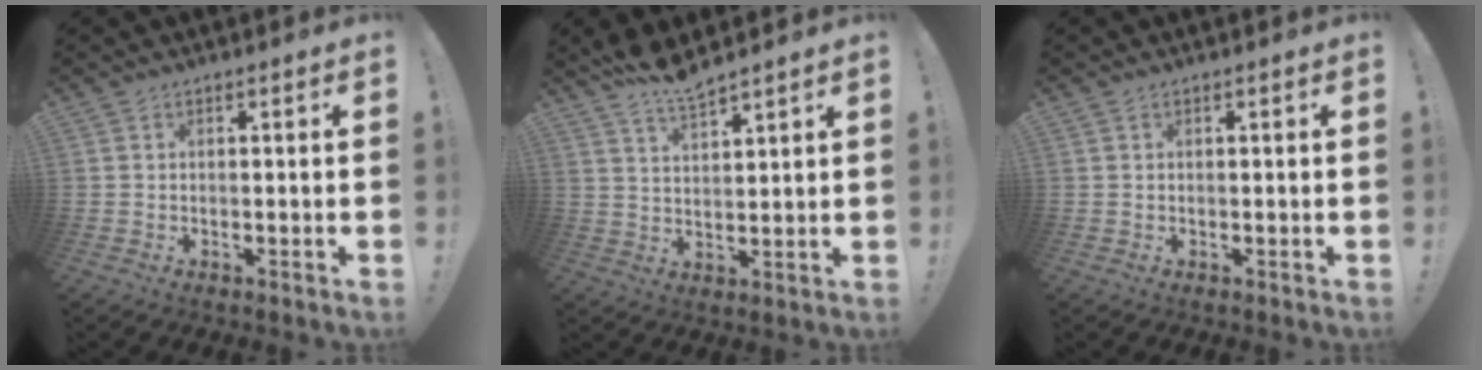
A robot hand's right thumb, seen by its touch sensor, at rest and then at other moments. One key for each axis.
{"total": 6.8, "fx": 6.2, "fy": 0.5, "fz": 2.7, "tx": -0.053, "ty": -0.040, "tz": 0.111}
{"total": 0.0}